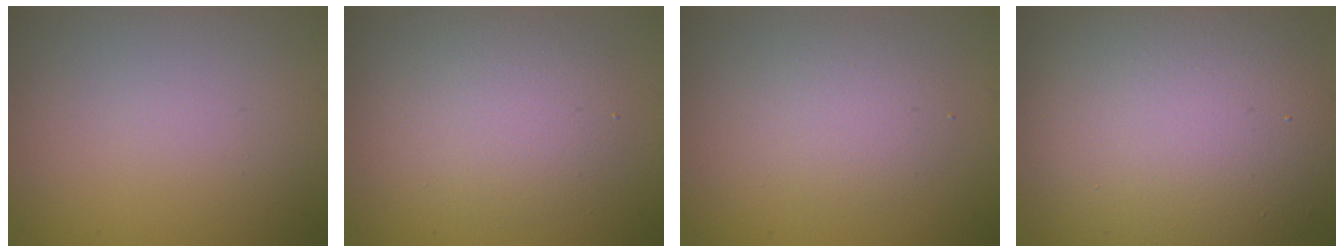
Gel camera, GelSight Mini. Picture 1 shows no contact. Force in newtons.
{"total": 3.5, "press": 3.5, "slide": 0.2}
{"total": 2.4, "press": 2.4, "slide": 0.3}
{"total": 12.1, "press": 12.1, "slide": 1.1}